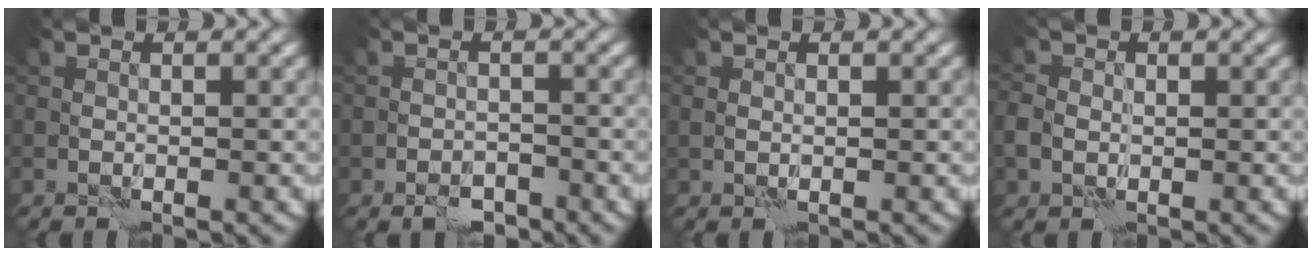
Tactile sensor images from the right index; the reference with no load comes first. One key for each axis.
{"total": 2.1, "fx": -1.7, "fy": 1.0, "fz": 0.8, "tx": -0.009, "ty": 0.000, "tz": -0.030}
{"total": 0.6, "fx": 0.4, "fy": 0.3, "fz": 0.2, "tx": -0.005, "ty": -0.002, "tz": 0.008}
{"total": 2.3, "fx": -0.1, "fy": 1.9, "fz": 1.3, "tx": -0.028, "ty": -0.005, "tz": -0.003}